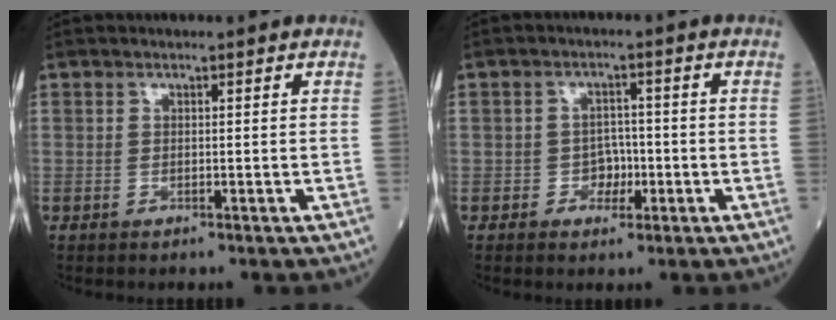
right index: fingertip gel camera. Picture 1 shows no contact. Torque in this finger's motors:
{"motor_torque": [-0.09, 0.06, -0.37, -0.21]}